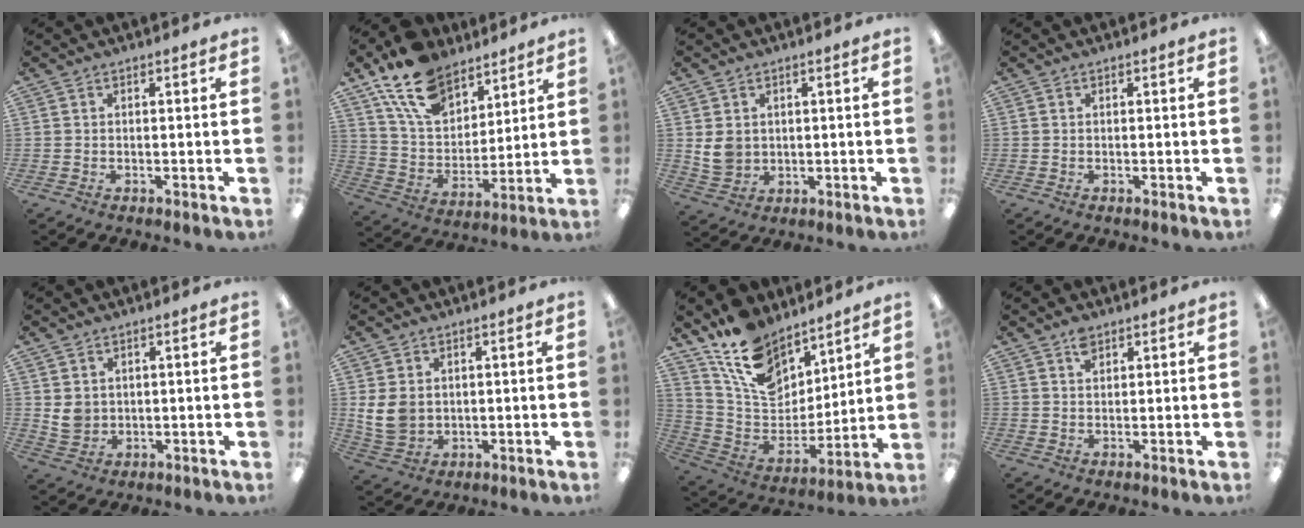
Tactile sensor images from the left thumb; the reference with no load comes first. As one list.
[{"total": 16.7, "force": [11.7, 9.4, 7.3], "torque": [-0.144, -0.056, 0.221]}, {"total": 5.1, "force": [0.9, 4.4, 2.3], "torque": [-0.045, 0.003, 0.020]}, {"total": 0.0}, {"total": 4.4, "force": [1.4, 3.8, 1.6], "torque": [-0.028, 0.004, 0.030]}, {"total": 7.1, "force": [1.2, 5.7, 4.0], "torque": [-0.106, 0.004, 0.025]}, {"total": 16.2, "force": [11.8, 9.1, 6.2], "torque": [-0.135, -0.074, 0.227]}, {"total": 2.8, "force": [2.0, 1.5, 1.2], "torque": [-0.020, -0.004, 0.036]}]